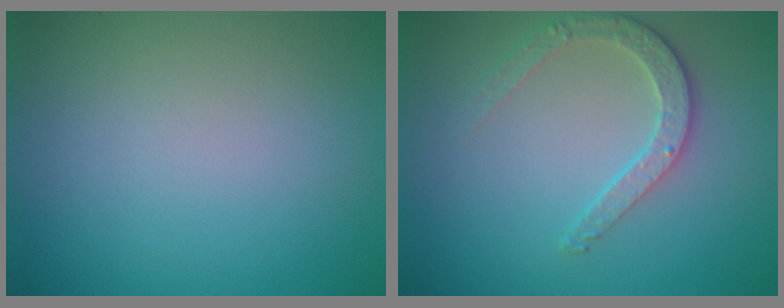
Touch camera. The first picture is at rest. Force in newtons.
{"total": 2.8, "press": 2.5, "slide": 1.2}